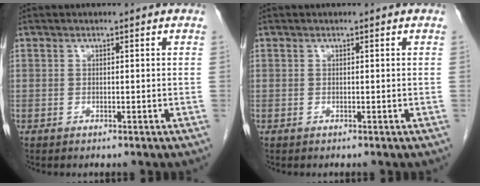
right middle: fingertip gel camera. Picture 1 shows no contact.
{"total": 0.0}